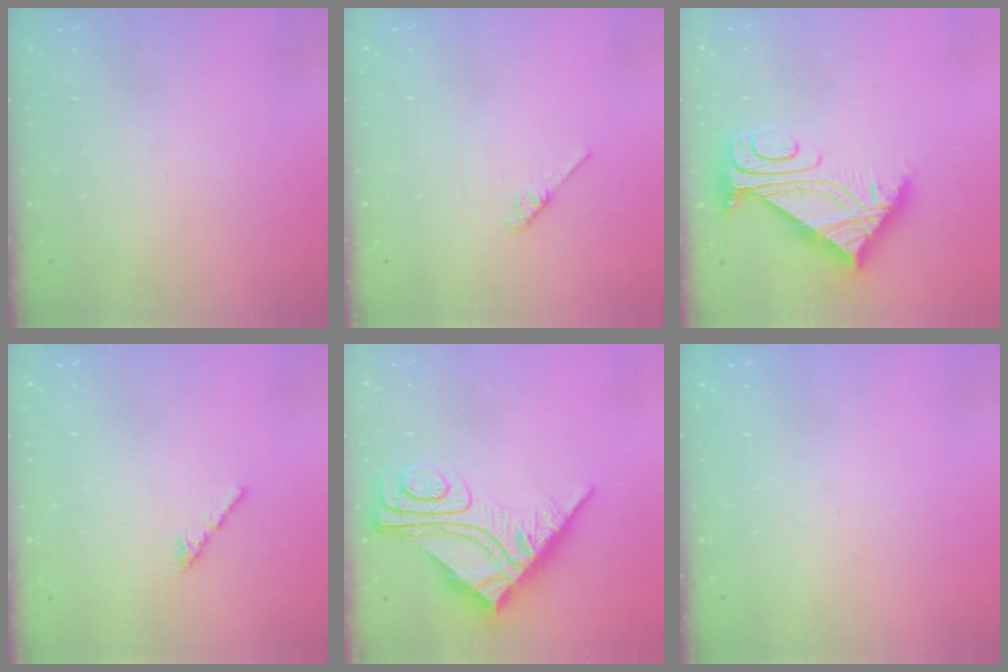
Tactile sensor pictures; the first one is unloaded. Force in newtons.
{"total": 2.7, "press": 2.7, "slide": 0.4}
{"total": 5.9, "press": 5.9, "slide": 0.5}
{"total": 0.8, "press": 0.7, "slide": 0.5}
{"total": 12.1, "press": 12.0, "slide": 1.4}
{"total": 0.0}